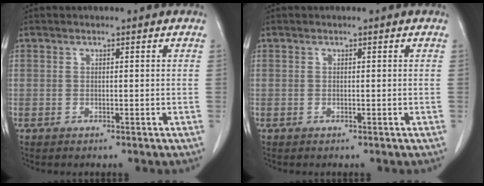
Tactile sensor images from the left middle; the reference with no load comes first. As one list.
[{"total": 0.0}]